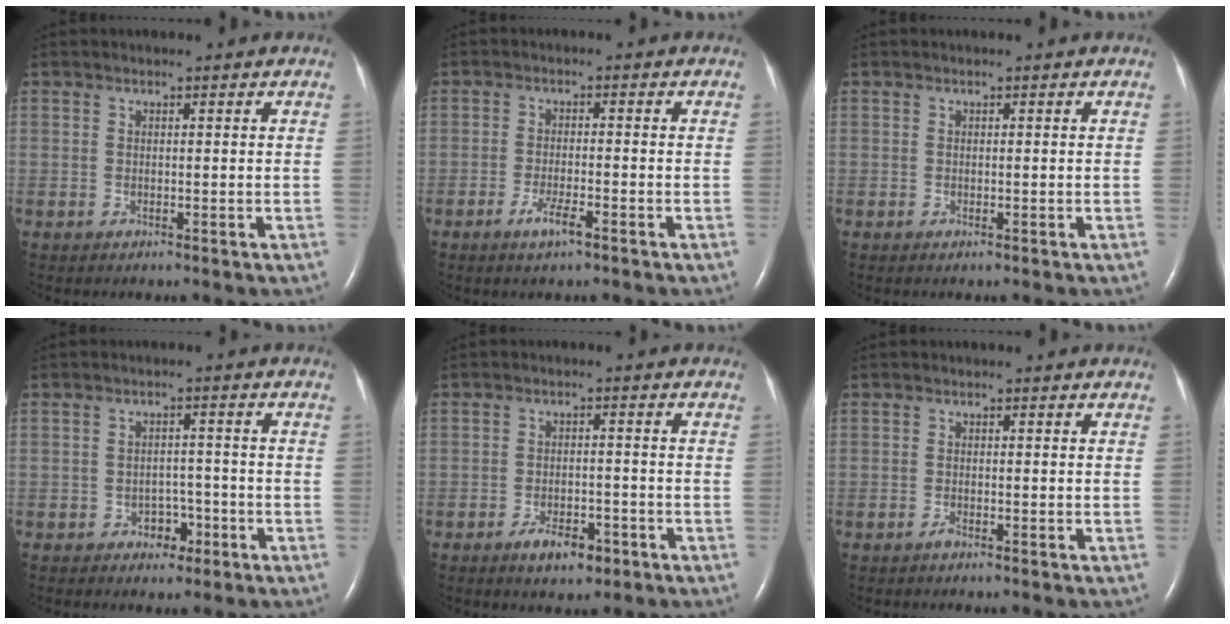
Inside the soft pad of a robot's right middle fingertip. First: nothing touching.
{"total": 3.7, "force": [-2.3, 0.4, 2.8], "torque": [-0.058, -0.004, -0.042]}
{"total": 0.0}
{"total": 3.3, "force": [-1.8, 2.3, 1.6], "torque": [-0.017, 0.008, -0.021]}
{"total": 4.6, "force": [-2.9, 2.0, 3.0], "torque": [-0.049, 0.003, -0.044]}
{"total": 0.7, "force": [-0.6, 0.0, 0.4], "torque": [-0.010, -0.001, -0.010]}